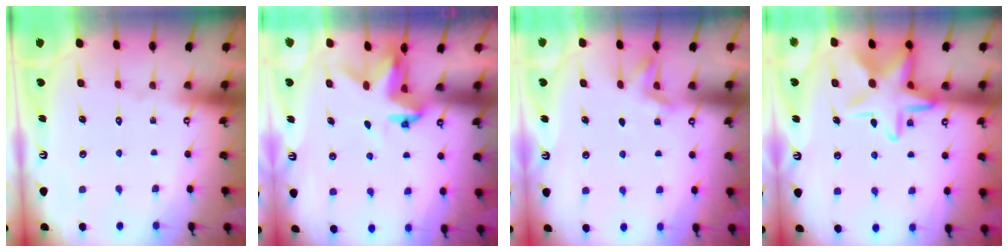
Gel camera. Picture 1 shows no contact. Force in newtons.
{"total": 3.8, "press": 3.8, "slide": 0.2}
{"total": 3.7, "press": 3.2, "slide": 1.8}
{"total": 15.6, "press": 15.6, "slide": 1.1}